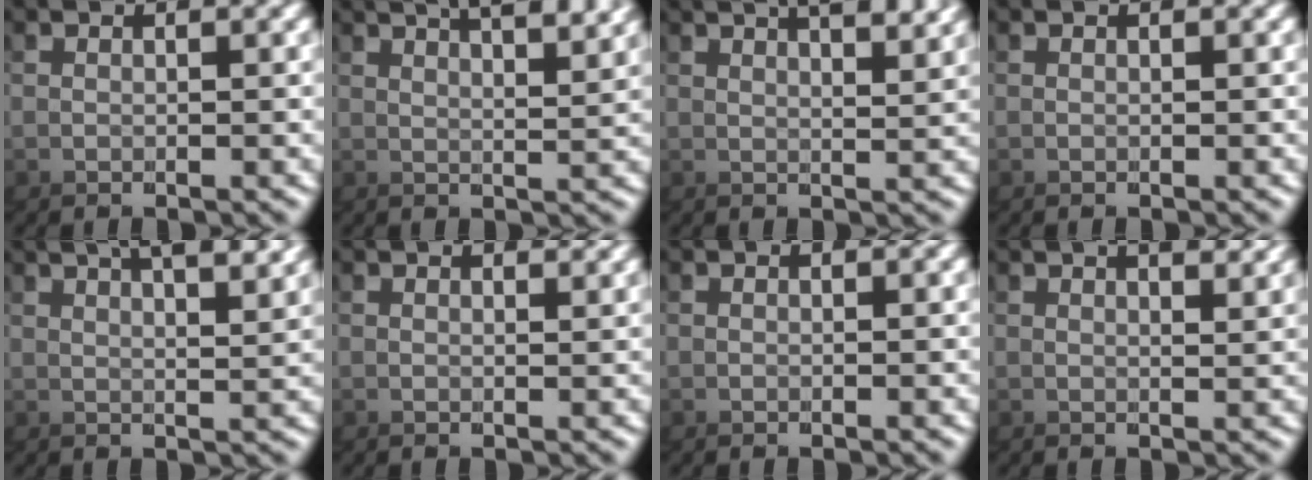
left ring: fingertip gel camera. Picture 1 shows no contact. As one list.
[{"total": 4.7, "force": [3.6, -2.9, -0.6], "torque": [-0.010, 0.027, 0.049]}, {"total": 3.9, "force": [3.0, -2.5, -0.5], "torque": [-0.005, 0.025, 0.038]}, {"total": 0.0}, {"total": 4.3, "force": [3.2, -2.8, -0.2], "torque": [-0.015, 0.027, 0.043]}, {"total": 1.4, "force": [1.2, -0.6, -0.5], "torque": [0.007, 0.006, 0.012]}, {"total": 0.0}, {"total": 2.5, "force": [2.0, -1.4, -0.3], "torque": [0.000, 0.016, 0.023]}]